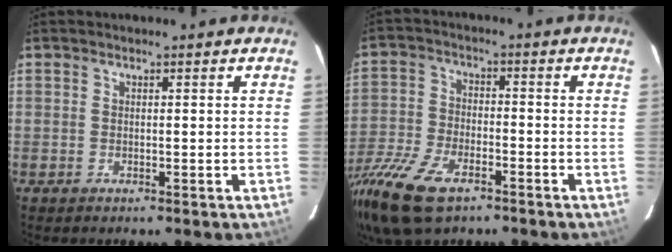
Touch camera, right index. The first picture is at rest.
{"total": 17.1, "force": [-11.3, 7.6, 10.4], "torque": [-0.255, -0.040, -0.220]}